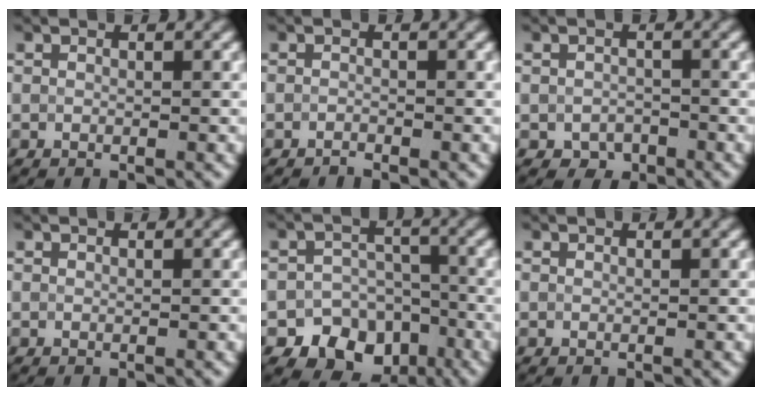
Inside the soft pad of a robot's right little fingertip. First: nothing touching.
{"total": 0.6, "force": [-0.6, 0.1, 0.1], "torque": [-0.001, 0.000, -0.012]}
{"total": 1.8, "force": [-1.0, 1.3, 0.6], "torque": [-0.009, -0.005, -0.020]}
{"total": 0.0}
{"total": 10.4, "force": [-6.1, 8.0, 2.7], "torque": [-0.015, -0.023, -0.109]}
{"total": 0.0}